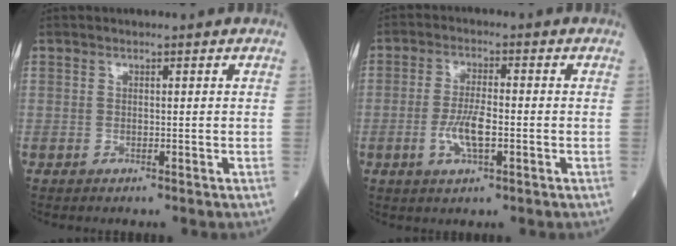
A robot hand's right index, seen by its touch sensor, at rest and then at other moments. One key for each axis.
{"total": 5.5, "fx": -1.4, "fy": 1.3, "fz": 5.1, "tx": -0.103, "ty": 0.000, "tz": -0.025}